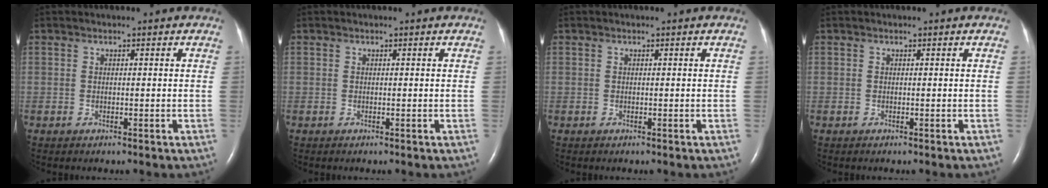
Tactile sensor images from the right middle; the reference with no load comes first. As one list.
[{"total": 0.0}, {"total": 0.0}, {"total": 0.0}]